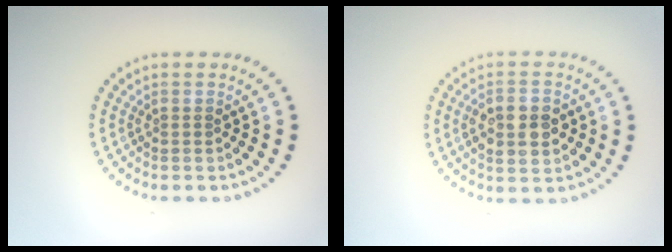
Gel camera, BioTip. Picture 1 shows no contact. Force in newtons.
{"total": 4.2, "press": 4.2, "slide": 0.4}